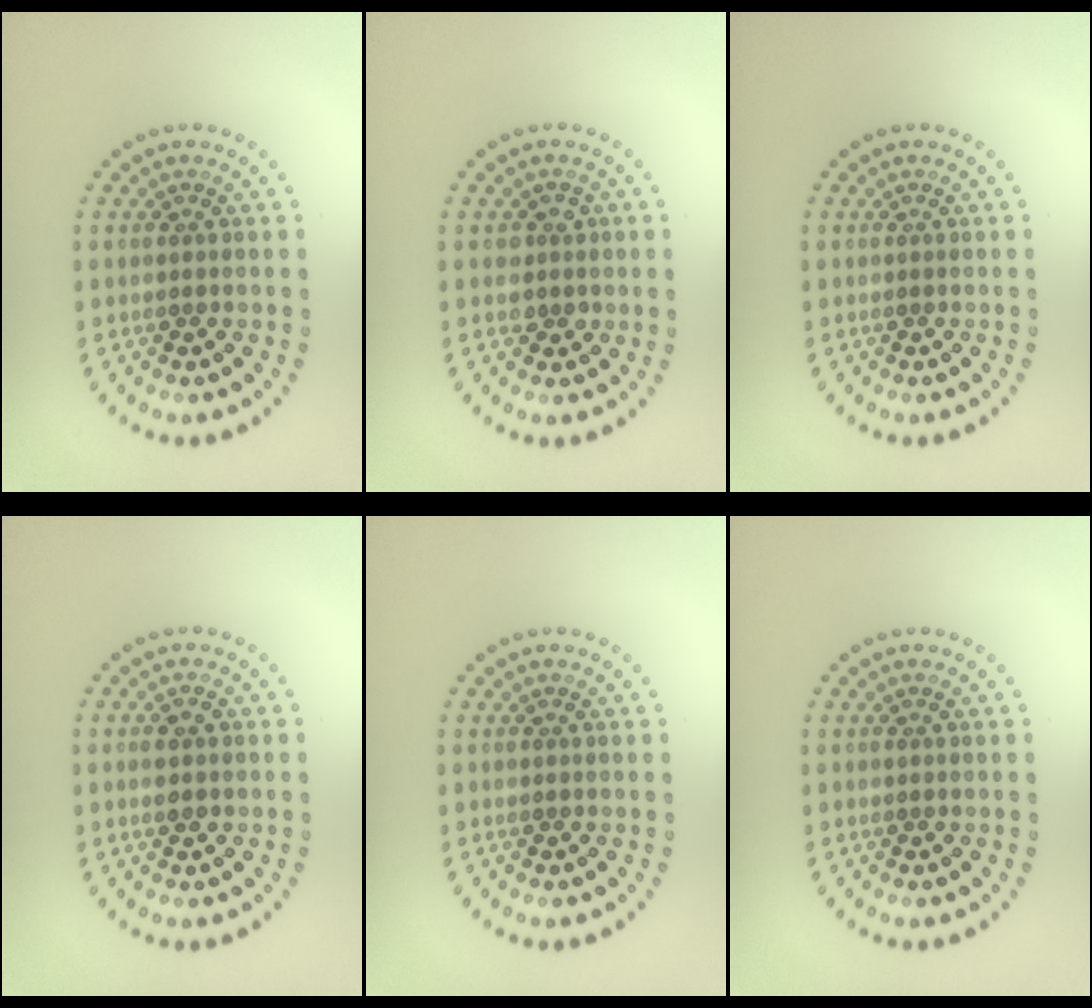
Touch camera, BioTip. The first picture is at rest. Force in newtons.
{"total": 1.7, "press": 1.6, "slide": 0.7}
{"total": 0.0}
{"total": 1.2, "press": 1.1, "slide": 0.1}
{"total": 0.0}
{"total": 0.0}